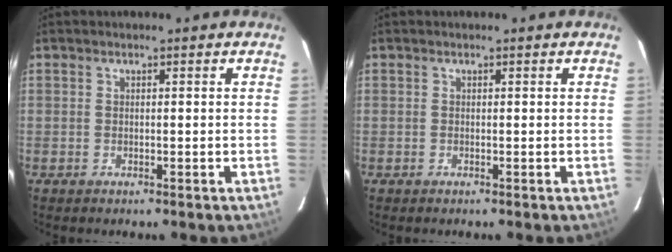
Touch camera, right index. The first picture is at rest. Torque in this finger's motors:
{"motor_torque": [0.08, 0.03, 0.03, 0.01]}